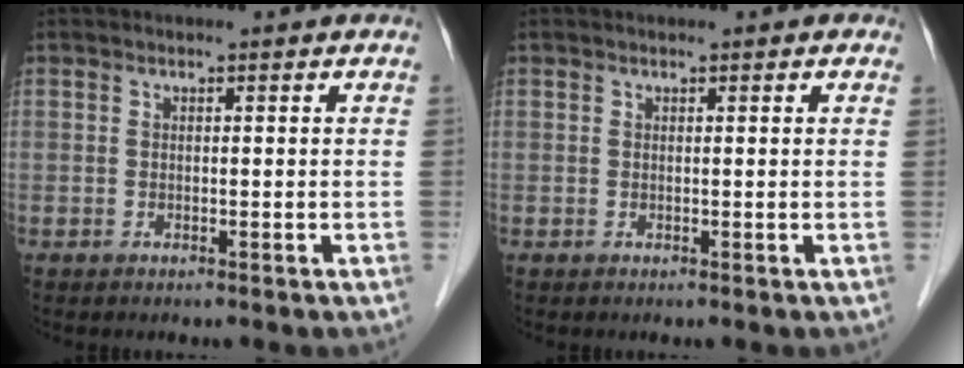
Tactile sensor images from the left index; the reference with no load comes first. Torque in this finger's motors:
{"motor_torque": [0.69, -0.71, 0.14, 0.01]}